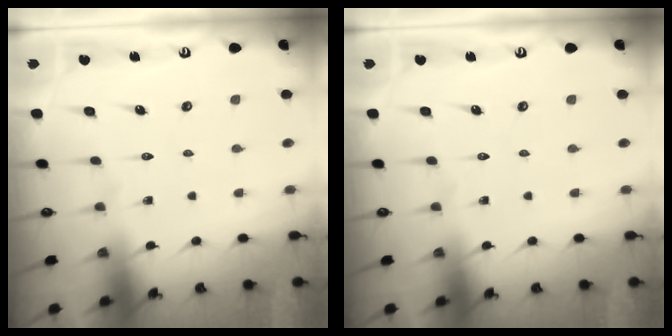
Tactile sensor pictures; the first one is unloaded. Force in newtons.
{"total": 0.0}